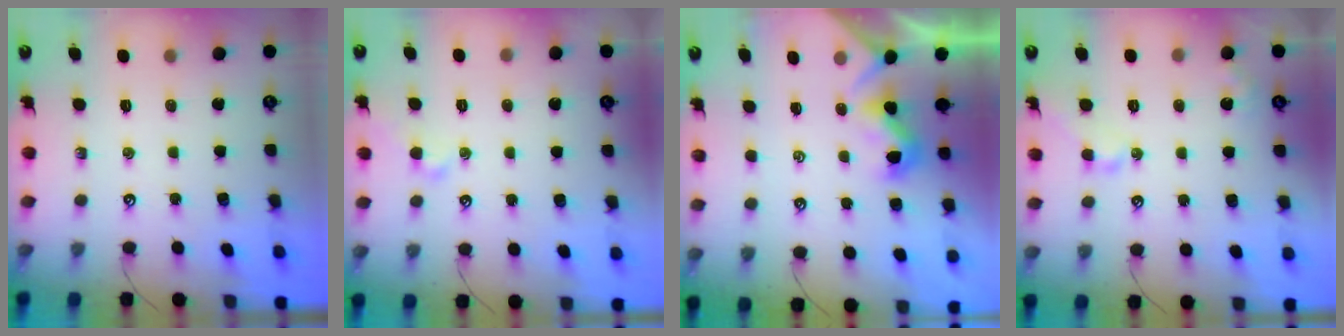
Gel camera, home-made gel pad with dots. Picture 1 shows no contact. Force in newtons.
{"total": 1.1, "press": 1.0, "slide": 0.3}
{"total": 0.5, "press": 0.3, "slide": 0.4}
{"total": 3.0, "press": 2.9, "slide": 0.8}